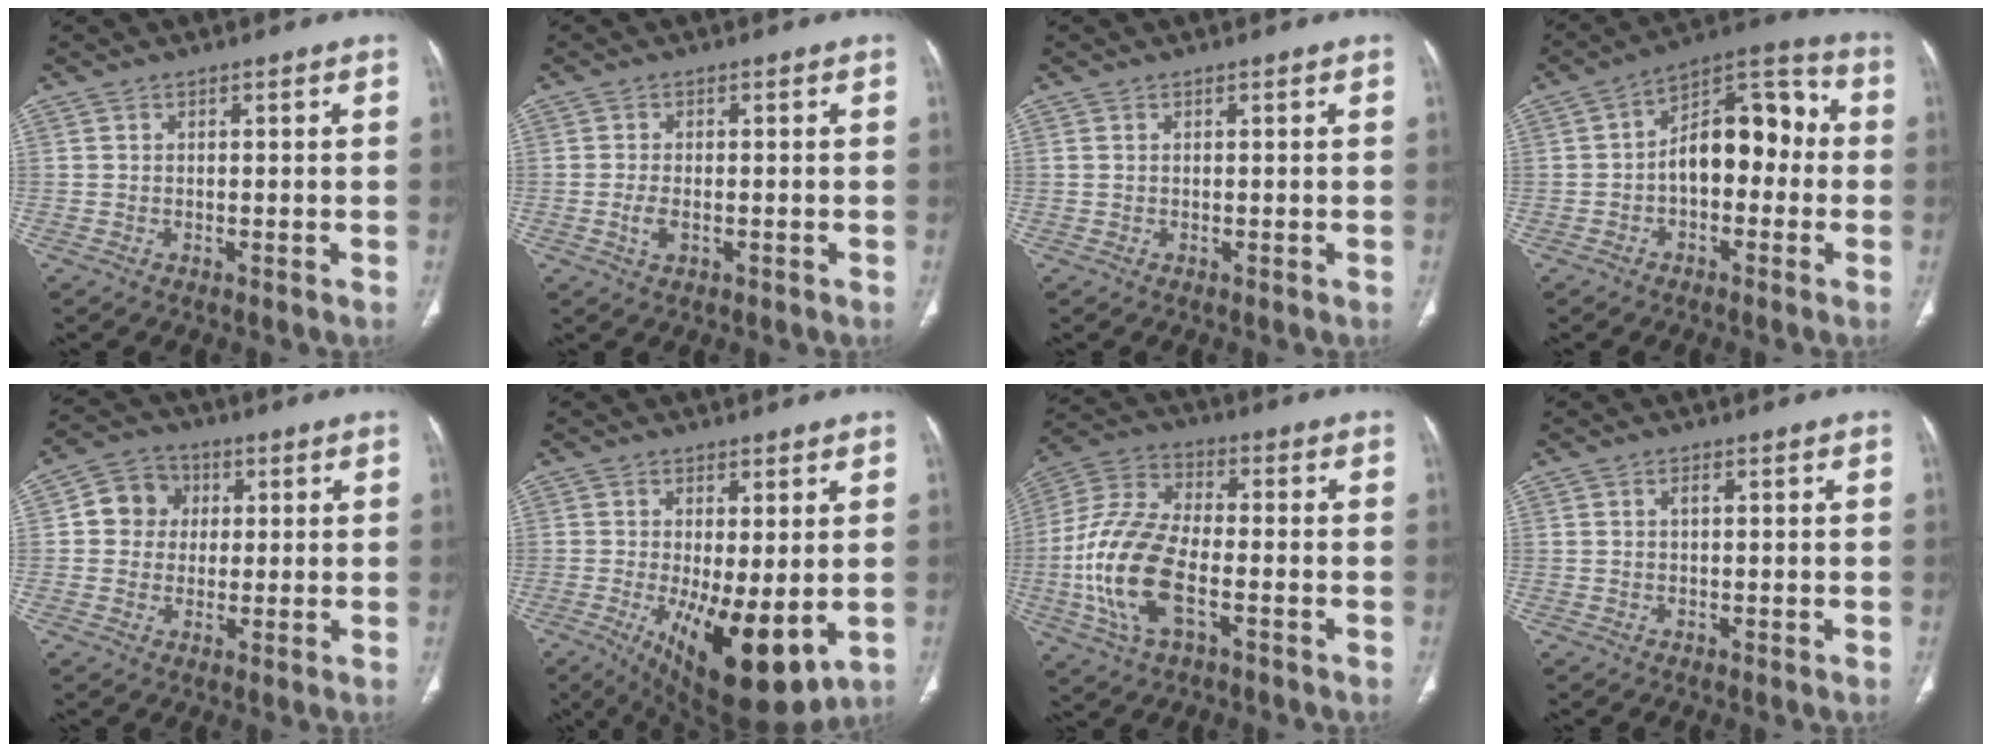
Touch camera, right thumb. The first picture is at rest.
{"total": 2.7, "force": [-0.7, 1.4, 2.2], "torque": [-0.050, -0.001, -0.013]}
{"total": 0.0}
{"total": 13.4, "force": [-0.9, 7.9, 10.7], "torque": [-0.127, 0.048, -0.027]}
{"total": 7.4, "force": [1.3, 6.8, 2.7], "torque": [-0.014, 0.006, 0.012]}
{"total": 14.6, "force": [-3.1, 5.4, 13.2], "torque": [-0.207, -0.032, -0.027]}
{"total": 16.5, "force": [-4.4, 8.0, 13.8], "torque": [-0.300, 0.021, -0.083]}
{"total": 0.7, "force": [0.2, 0.2, 0.6], "torque": [-0.011, 0.001, 0.002]}